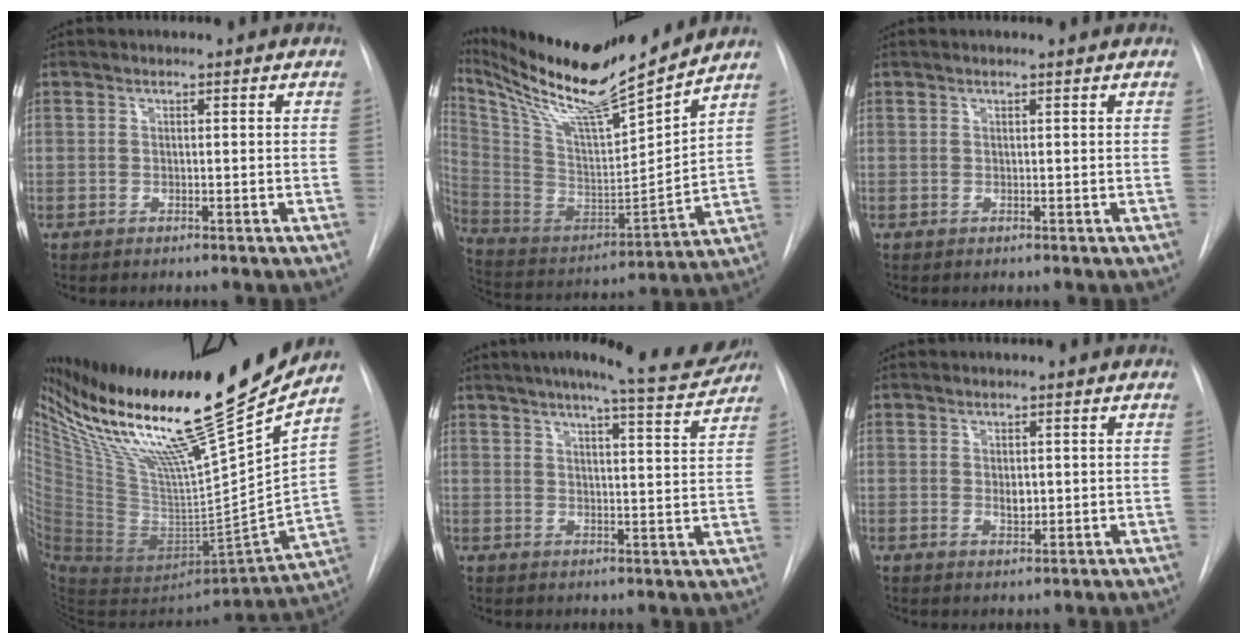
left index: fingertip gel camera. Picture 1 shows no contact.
{"total": 22.8, "force": [19.8, 0.2, 11.4], "torque": [-0.225, -0.032, 0.345]}
{"total": 1.2, "force": [1.2, -0.2, 0.3], "torque": [-0.009, 0.006, 0.018]}
{"total": 30.5, "force": [22.4, -0.1, 20.7], "torque": [-0.352, -0.036, 0.375]}
{"total": 13.8, "force": [12.5, 0.4, 5.8], "torque": [-0.086, -0.022, 0.154]}
{"total": 1.7, "force": [0.3, 1.1, 1.2], "torque": [-0.021, -0.009, 0.008]}